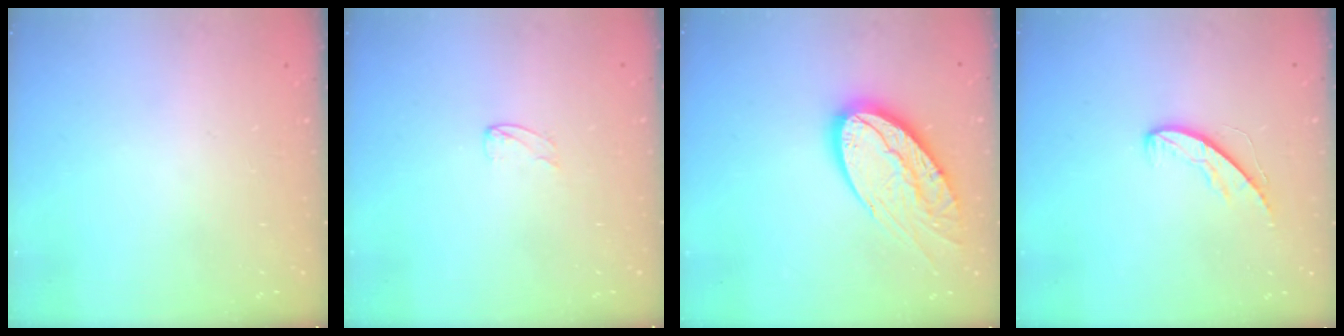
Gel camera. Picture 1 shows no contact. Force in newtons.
{"total": 2.0, "press": 2.0, "slide": 0.2}
{"total": 20.2, "press": 20.2, "slide": 1.4}
{"total": 6.0, "press": 6.0, "slide": 0.5}